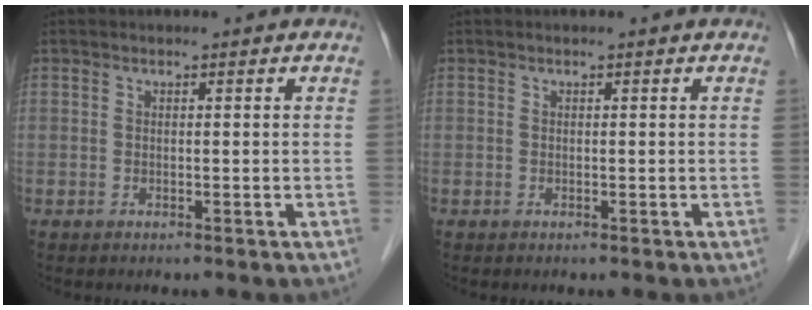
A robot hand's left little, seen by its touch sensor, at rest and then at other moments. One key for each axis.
{"total": 0.0}